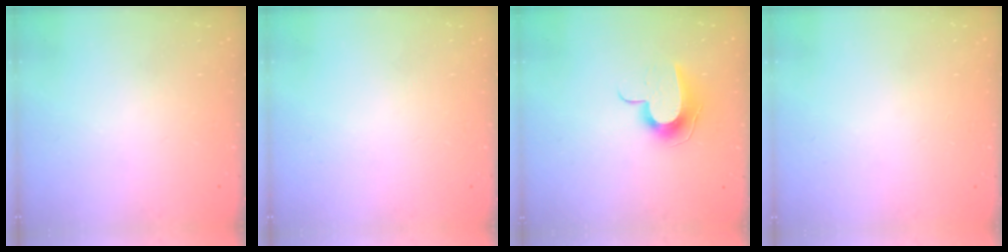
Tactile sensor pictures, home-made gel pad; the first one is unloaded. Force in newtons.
{"total": 0.0}
{"total": 9.9, "press": 9.9, "slide": 0.3}
{"total": 0.8, "press": 0.5, "slide": 0.6}